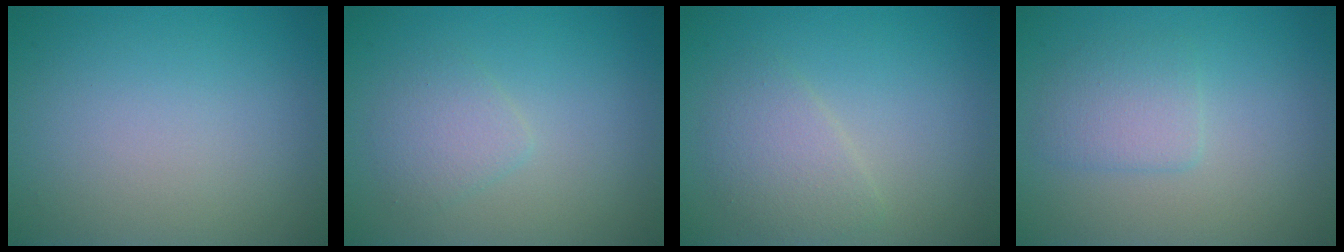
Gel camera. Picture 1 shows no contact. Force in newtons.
{"total": 1.9, "press": 1.9, "slide": 0.1}
{"total": 2.5, "press": 2.5, "slide": 0.1}
{"total": 2.1, "press": 2.1, "slide": 0.0}